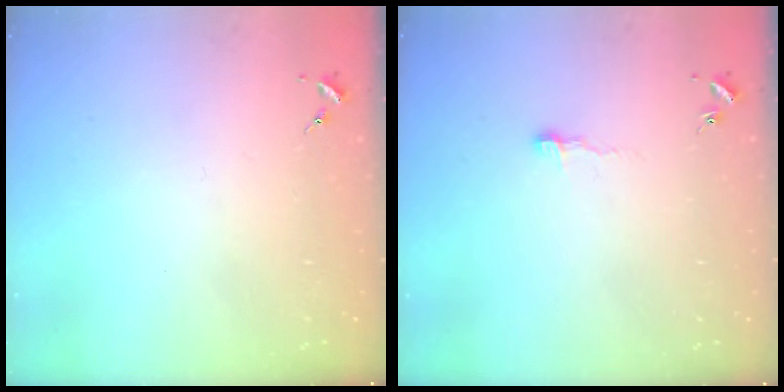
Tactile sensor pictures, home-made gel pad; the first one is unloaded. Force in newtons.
{"total": 4.4, "press": 4.4, "slide": 0.5}